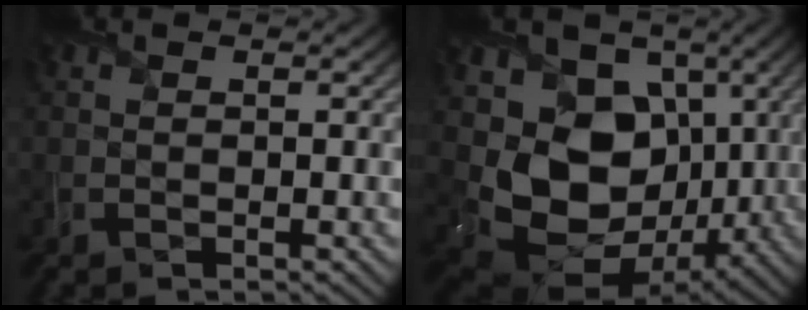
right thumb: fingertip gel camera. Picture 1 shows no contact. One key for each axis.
{"total": 13.1, "fx": -0.2, "fy": 10.2, "fz": 8.2, "tx": -0.168, "ty": -0.033, "tz": -0.001}